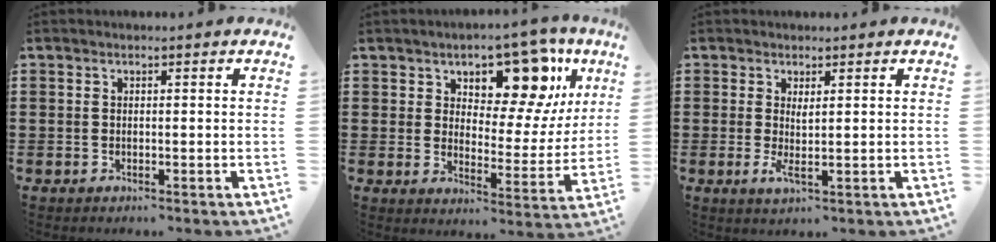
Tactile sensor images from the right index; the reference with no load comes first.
{"total": 11.6, "force": [7.9, 5.3, 6.6], "torque": [-0.112, -0.048, 0.137]}
{"total": 1.8, "force": [0.7, 0.0, 1.7], "torque": [-0.036, -0.006, 0.014]}